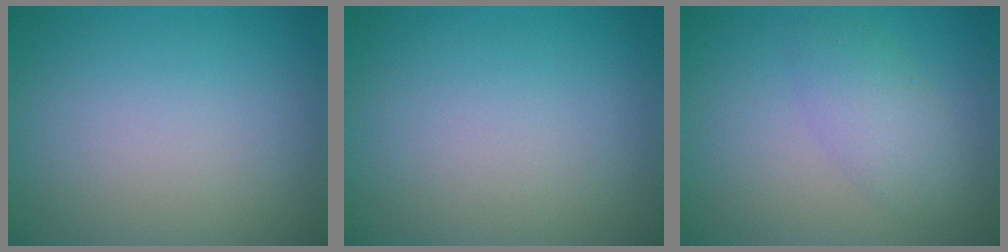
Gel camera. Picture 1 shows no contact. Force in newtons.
{"total": 0.0}
{"total": 3.0, "press": 3.0, "slide": 0.1}